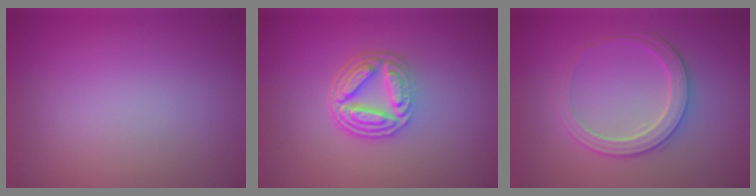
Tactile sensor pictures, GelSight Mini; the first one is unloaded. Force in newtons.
{"total": 5.0, "press": 3.7, "slide": 3.4}
{"total": 2.8, "press": 2.8, "slide": 0.3}